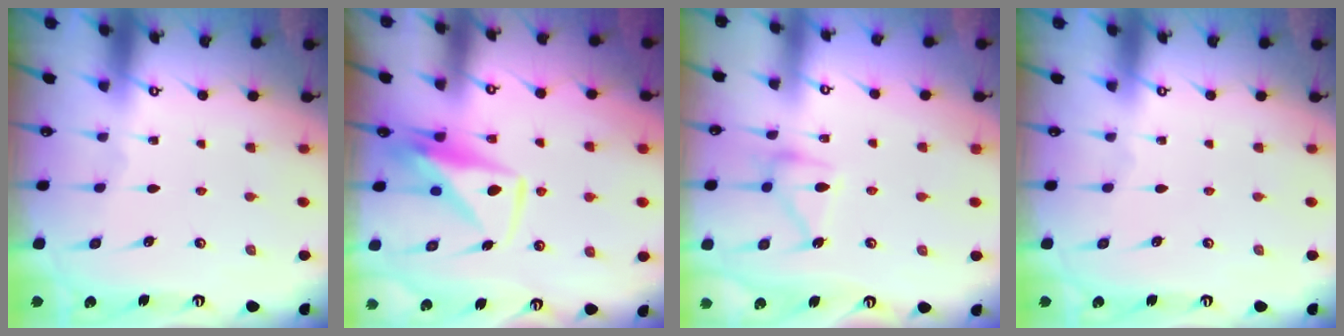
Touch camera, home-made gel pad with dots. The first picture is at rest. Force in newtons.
{"total": 9.2, "press": 9.2, "slide": 0.9}
{"total": 12.9, "press": 12.9, "slide": 0.4}
{"total": 0.0}